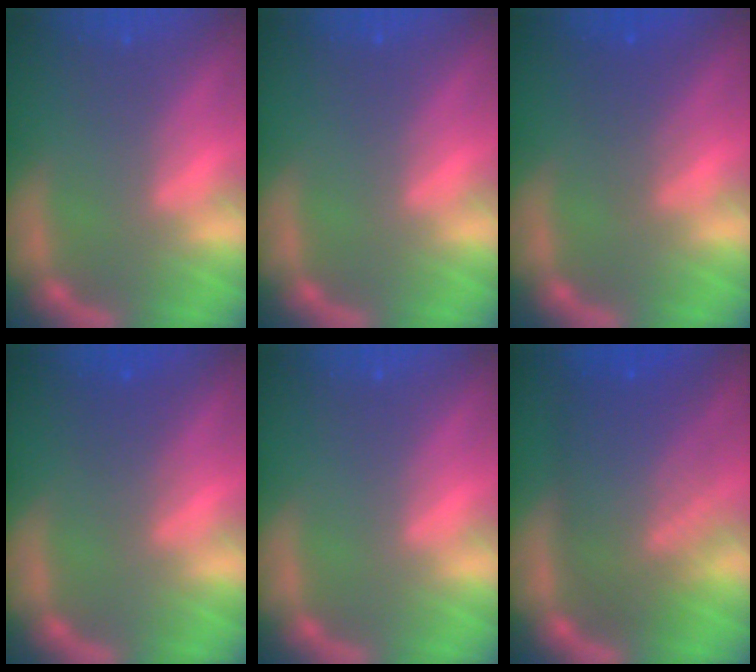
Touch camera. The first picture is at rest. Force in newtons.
{"total": 0.0}
{"total": 2.5}
{"total": 1.9}
{"total": 0.0}
{"total": 9.1}